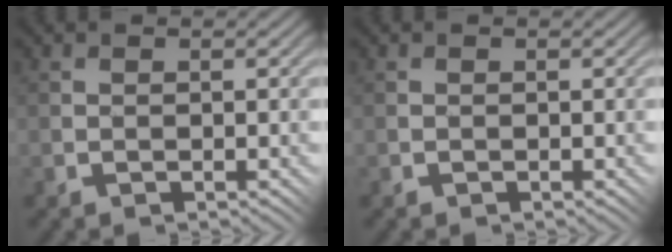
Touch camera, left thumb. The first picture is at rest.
{"total": 0.0}